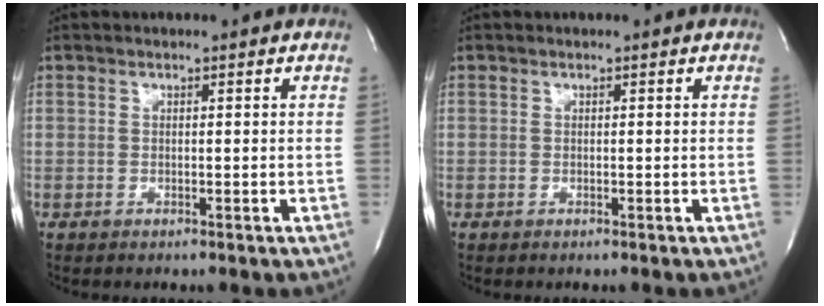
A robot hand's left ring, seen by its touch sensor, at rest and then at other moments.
{"total": 0.0}